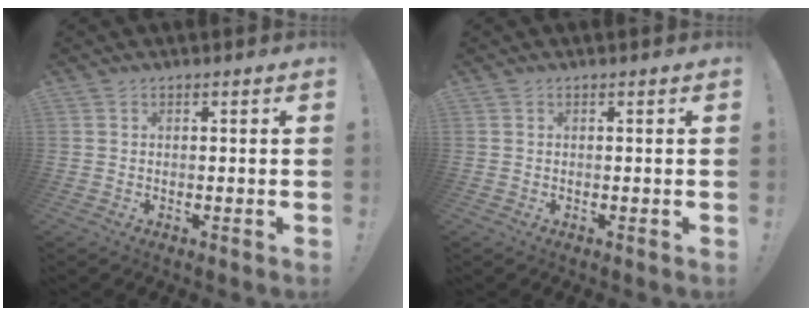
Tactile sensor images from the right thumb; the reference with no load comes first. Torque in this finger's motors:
{"motor_torque": [0.00, 0.00, 0.00, 0.00, 0.00]}